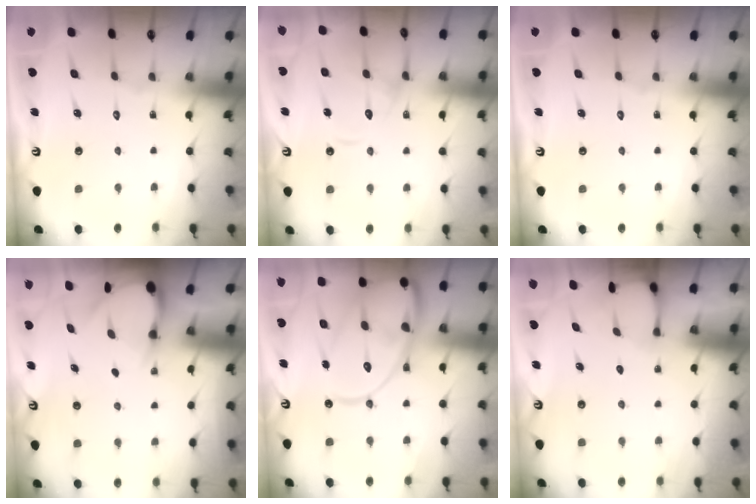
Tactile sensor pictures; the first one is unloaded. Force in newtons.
{"total": 12.9, "press": 12.8, "slide": 1.4}
{"total": 0.0}
{"total": 3.6, "press": 3.6, "slide": 0.2}
{"total": 19.7, "press": 19.6, "slide": 1.8}
{"total": 2.3, "press": 2.3, "slide": 0.3}